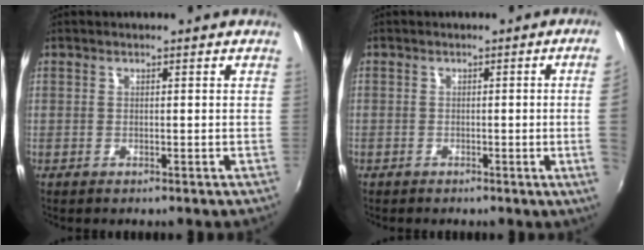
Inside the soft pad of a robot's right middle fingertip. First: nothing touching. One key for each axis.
{"total": 4.1, "fx": -0.2, "fy": -1.7, "fz": 3.7, "tx": -0.059, "ty": -0.010, "tz": 0.003}